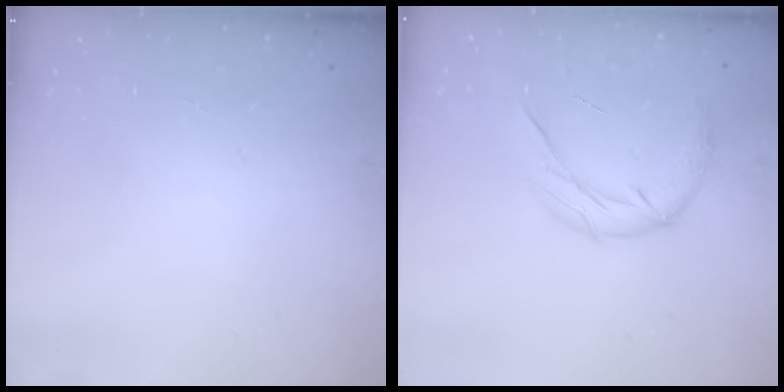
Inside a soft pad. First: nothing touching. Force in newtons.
{"total": 11.7, "press": 11.7, "slide": 1.3}